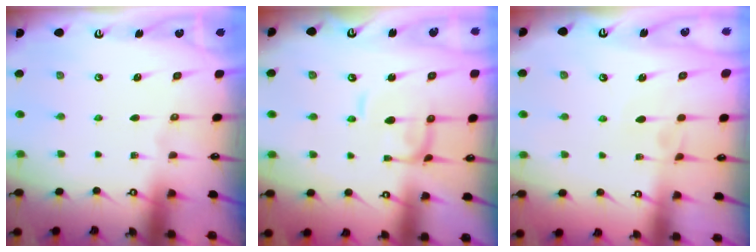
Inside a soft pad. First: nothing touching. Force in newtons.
{"total": 0.9, "press": 0.8, "slide": 0.3}
{"total": 3.3, "press": 3.3, "slide": 0.2}